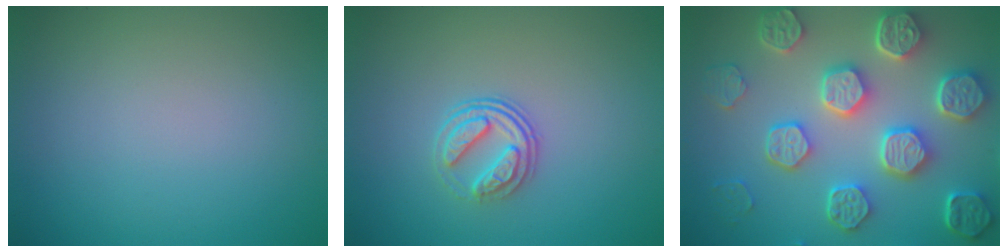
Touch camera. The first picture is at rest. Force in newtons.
{"total": 2.5, "press": 1.9, "slide": 1.6}
{"total": 8.2, "press": 6.5, "slide": 5.0}